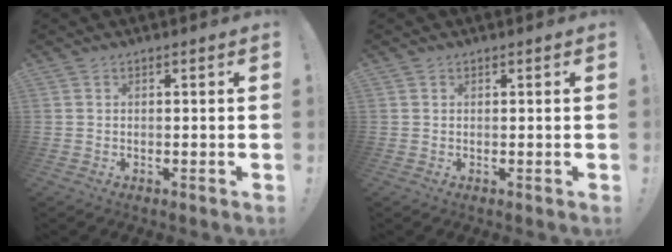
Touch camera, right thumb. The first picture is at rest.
{"total": 0.5, "force": [0.4, 0.4, 0.0], "torque": [0.004, -0.001, 0.007]}